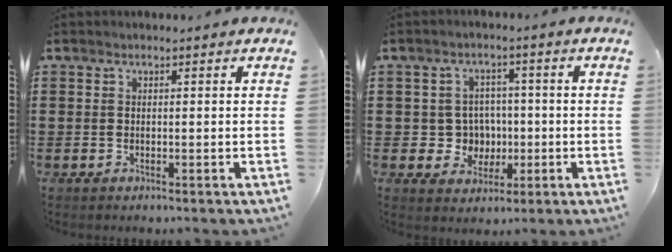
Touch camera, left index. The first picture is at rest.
{"total": 5.1, "force": [-0.2, 4.9, 1.5], "torque": [-0.041, 0.009, -0.005]}